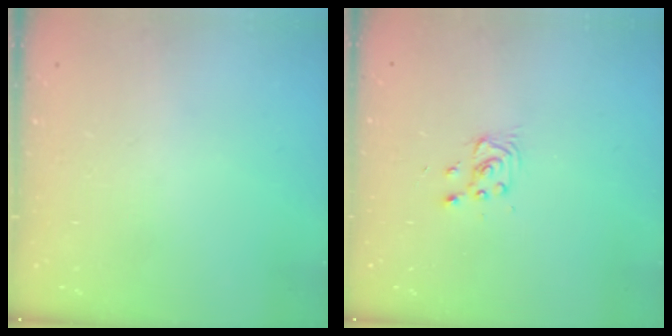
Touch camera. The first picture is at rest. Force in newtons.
{"total": 2.8, "press": 2.8, "slide": 0.4}